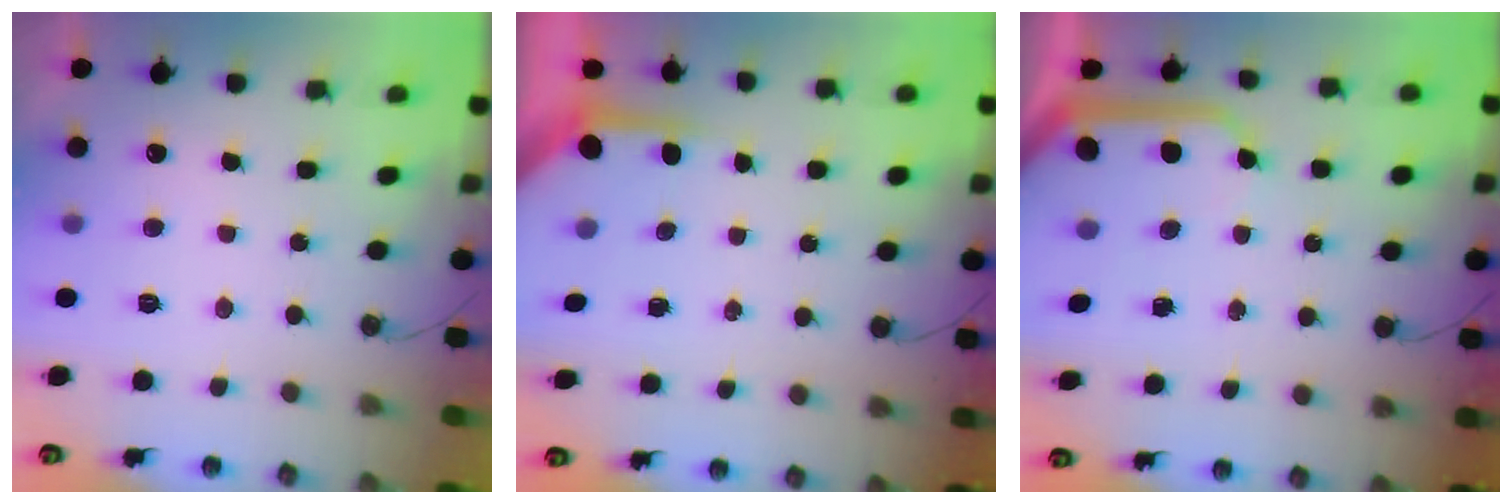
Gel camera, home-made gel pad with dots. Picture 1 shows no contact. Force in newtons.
{"total": 3.6, "press": 3.6, "slide": 0.3}
{"total": 11.4, "press": 11.3, "slide": 1.1}